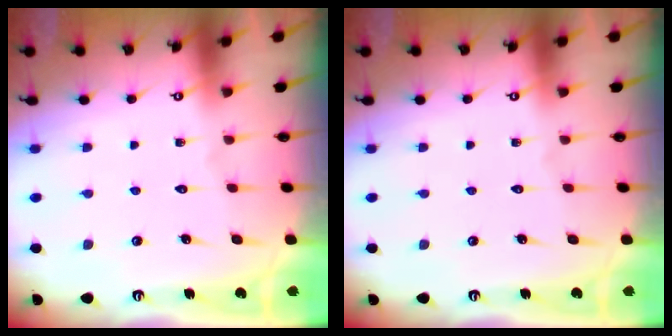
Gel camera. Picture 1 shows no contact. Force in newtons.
{"total": 0.0}